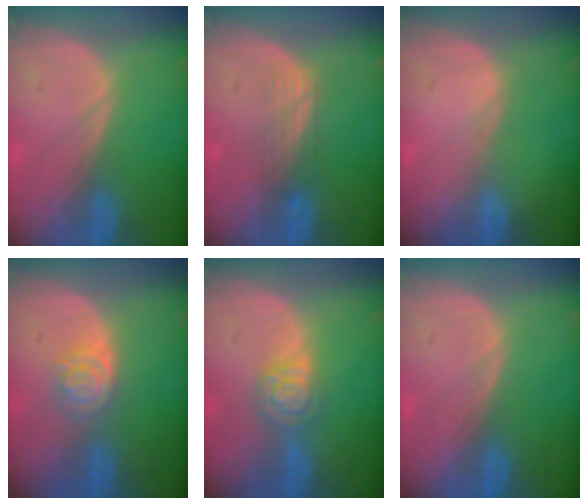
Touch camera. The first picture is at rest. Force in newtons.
{"total": 3.1, "press": 2.6, "slide": 1.5}
{"total": 0.0}
{"total": 4.0, "press": 3.6, "slide": 1.8}
{"total": 4.8, "press": 4.1, "slide": 2.4}
{"total": 0.0}